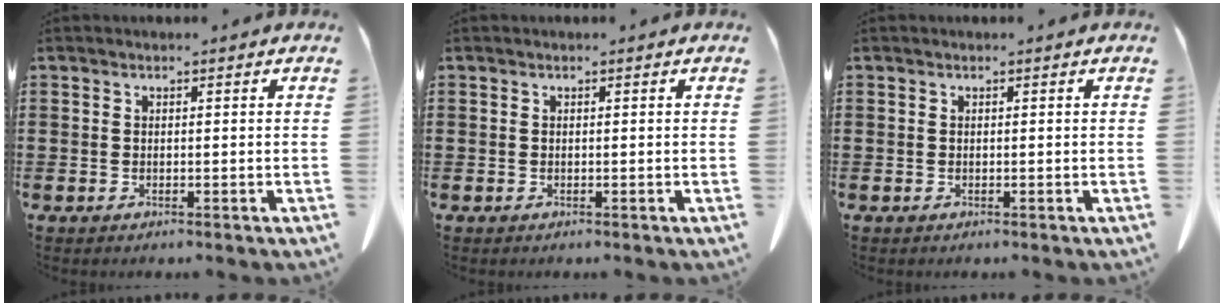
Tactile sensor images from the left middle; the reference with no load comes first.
{"total": 0.0}
{"total": 0.0}